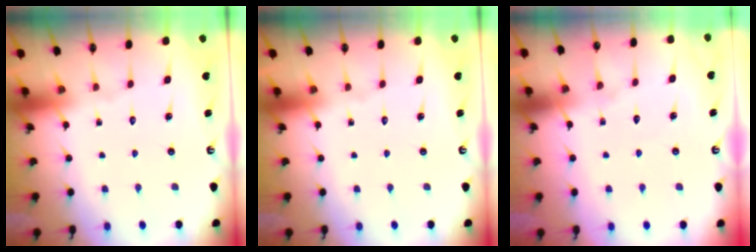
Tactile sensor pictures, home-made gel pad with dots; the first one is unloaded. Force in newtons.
{"total": 0.0}
{"total": 5.2, "press": 5.2, "slide": 0.6}